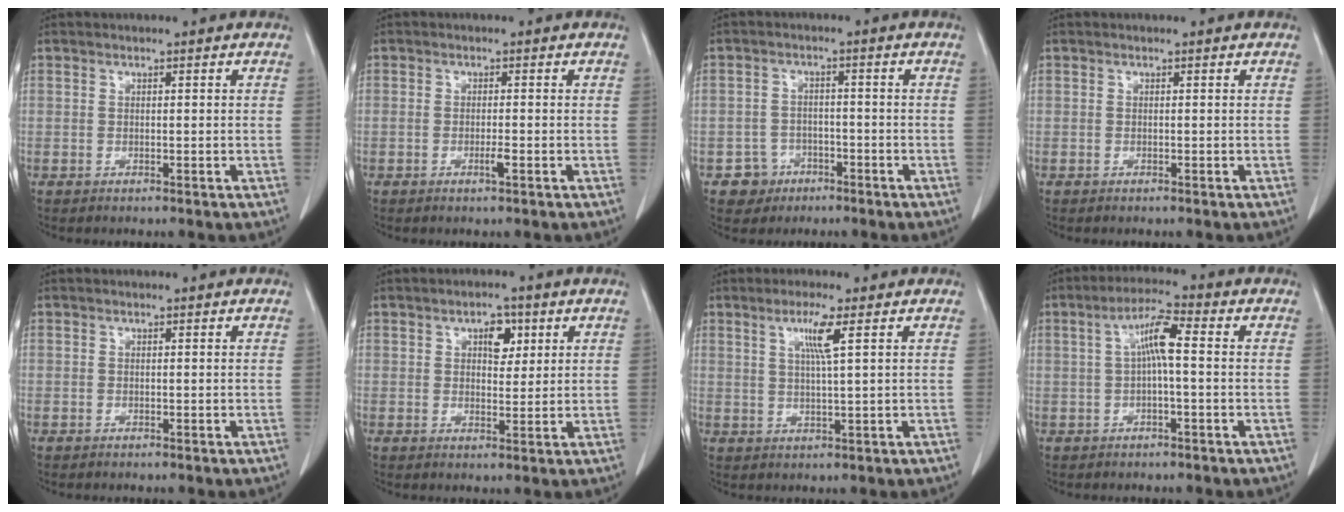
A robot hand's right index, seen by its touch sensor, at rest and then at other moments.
{"total": 1.4, "force": [-0.6, 0.1, 1.3], "torque": [-0.024, -0.001, -0.011]}
{"total": 4.3, "force": [-2.3, 3.6, 0.0], "torque": [0.006, 0.015, -0.035]}
{"total": 0.0}
{"total": 0.0}
{"total": 4.0, "force": [1.7, 2.2, 2.9], "torque": [-0.041, 0.006, 0.026]}
{"total": 4.4, "force": [1.8, -0.6, 4.0], "torque": [-0.078, -0.002, 0.035]}
{"total": 5.5, "force": [0.5, 0.6, 5.5], "torque": [-0.103, 0.017, 0.009]}